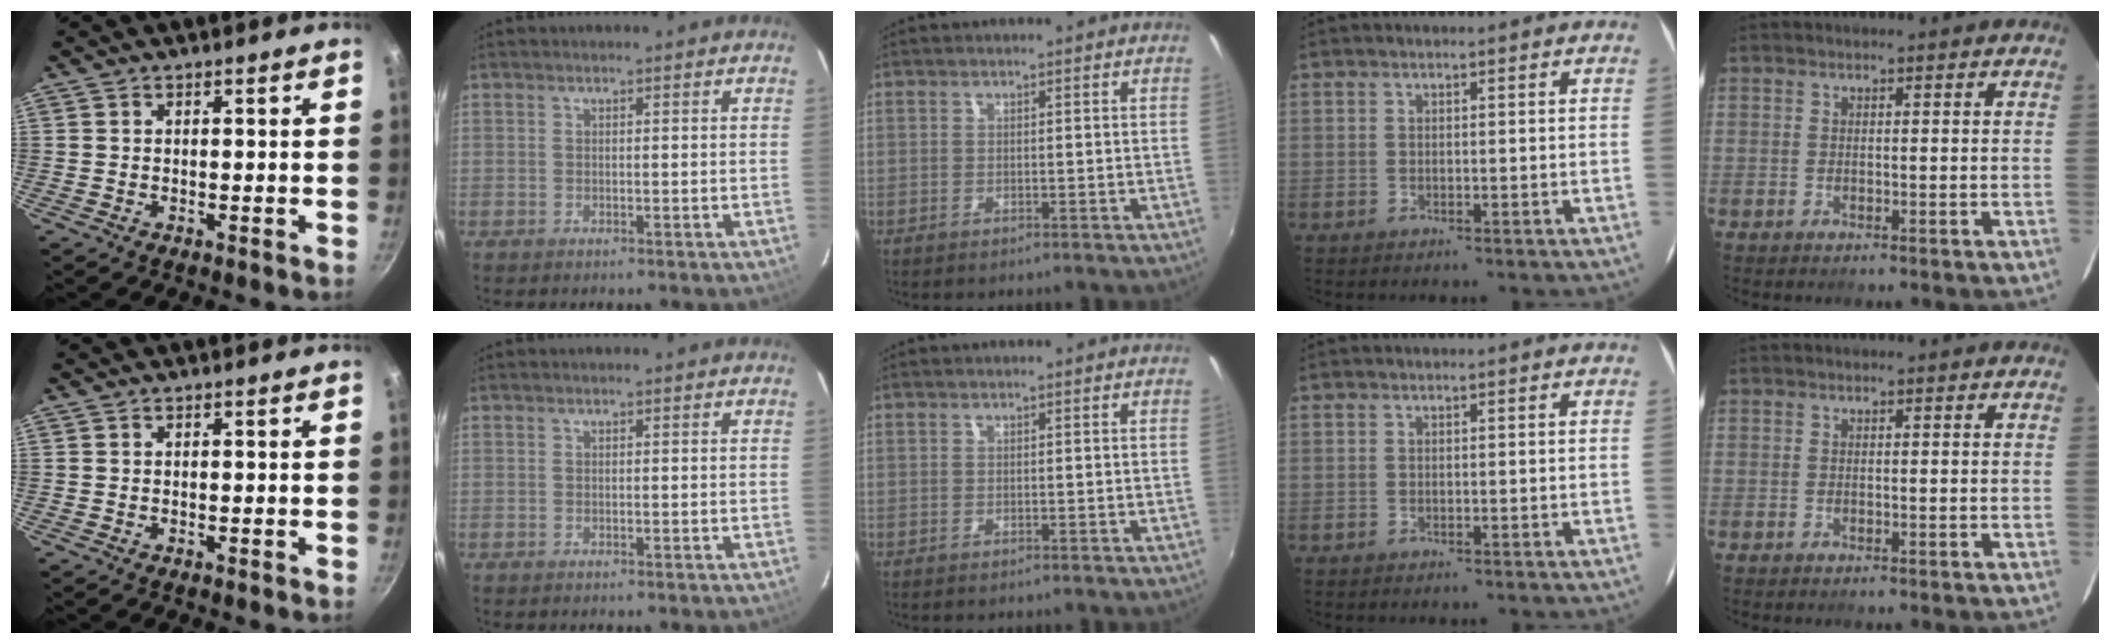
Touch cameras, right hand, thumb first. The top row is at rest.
{}